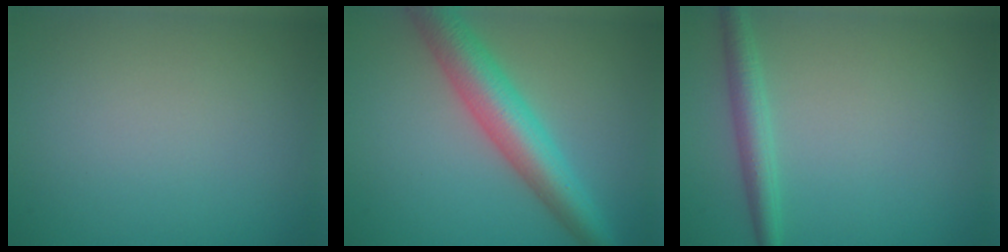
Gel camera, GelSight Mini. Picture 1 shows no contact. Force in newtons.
{"total": 6.6, "press": 6.6, "slide": 0.1}
{"total": 2.5, "press": 2.5, "slide": 0.1}